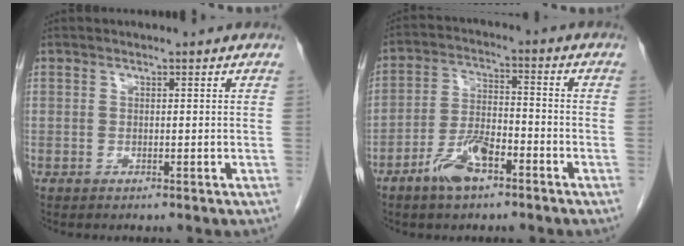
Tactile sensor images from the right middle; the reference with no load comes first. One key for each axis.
{"total": 7.3, "fx": -4.4, "fy": 2.5, "fz": 5.2, "tx": -0.111, "ty": 0.005, "tz": -0.083}